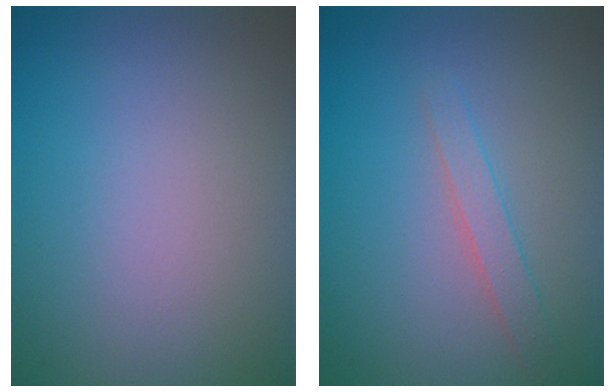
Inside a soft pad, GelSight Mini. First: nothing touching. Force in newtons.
{"total": 1.8, "press": 1.8, "slide": 0.0}